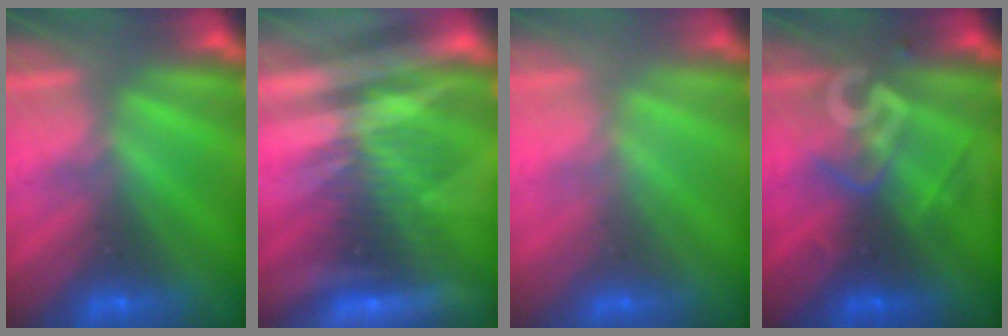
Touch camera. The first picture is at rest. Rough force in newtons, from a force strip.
{"total": 3.0}
{"total": 1.9}
{"total": 2.7}